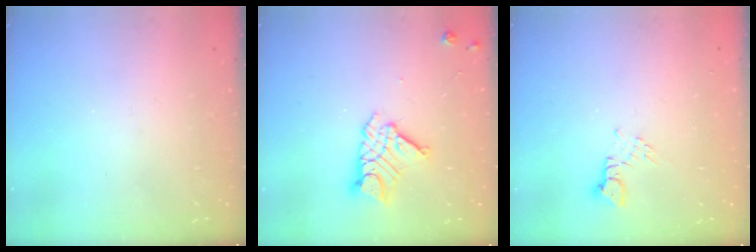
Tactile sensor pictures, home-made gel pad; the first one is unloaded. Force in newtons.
{"total": 11.6, "press": 11.5, "slide": 0.9}
{"total": 2.4, "press": 2.3, "slide": 0.3}